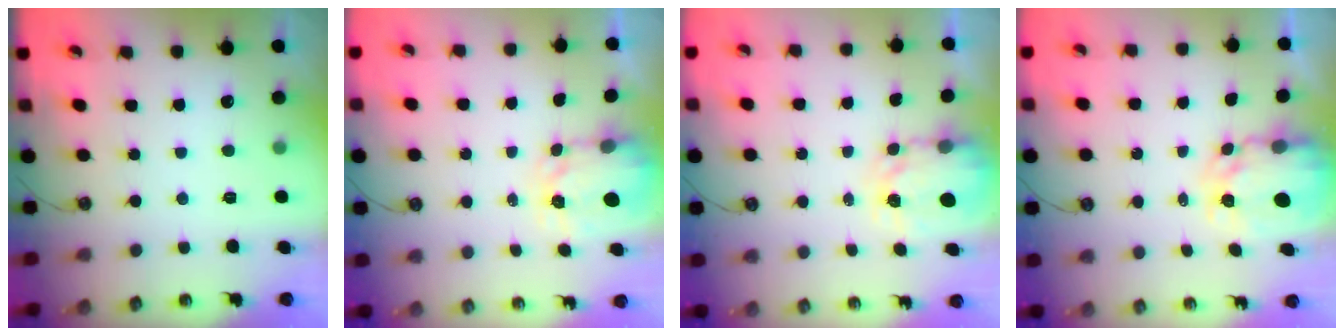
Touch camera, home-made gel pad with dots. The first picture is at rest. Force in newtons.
{"total": 3.6, "press": 3.5, "slide": 0.5}
{"total": 3.9, "press": 3.9, "slide": 0.3}
{"total": 5.7, "press": 5.7, "slide": 0.6}